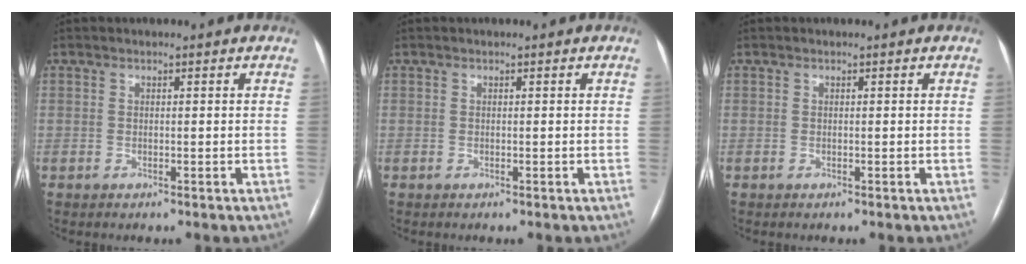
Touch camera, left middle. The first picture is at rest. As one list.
[{"total": 0.0}, {"total": 0.0}]